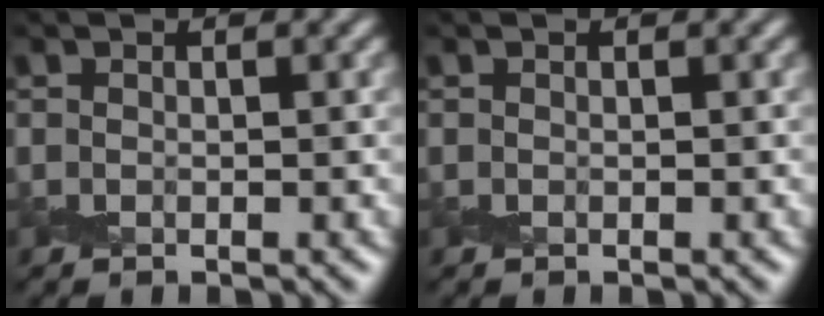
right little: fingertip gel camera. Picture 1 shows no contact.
{"total": 0.0}